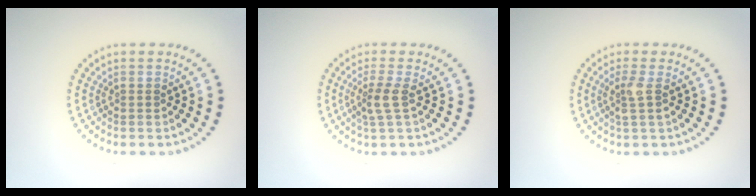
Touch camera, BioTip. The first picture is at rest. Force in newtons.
{"total": 2.0, "press": 1.6, "slide": 1.2}
{"total": 1.7, "press": 1.4, "slide": 1.0}